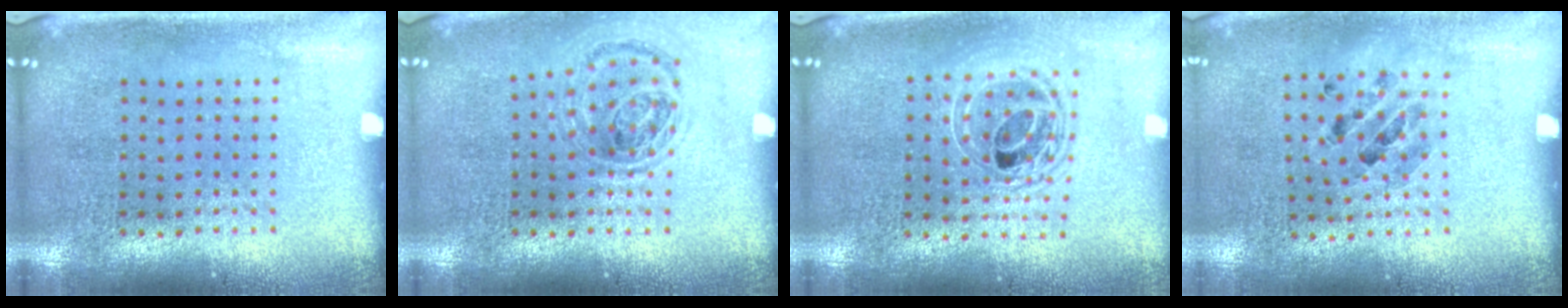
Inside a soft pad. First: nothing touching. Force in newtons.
{"total": 0.9, "press": 0.9, "slide": 0.2}
{"total": 1.7, "press": 1.4, "slide": 1.0}
{"total": 0.9, "press": 0.8, "slide": 0.2}